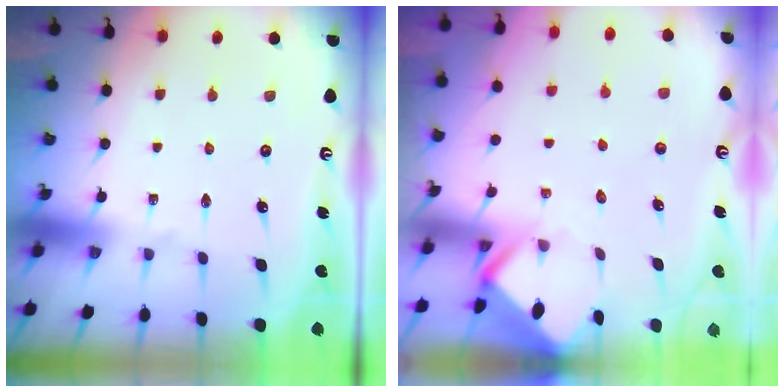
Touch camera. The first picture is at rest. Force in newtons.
{"total": 2.7, "press": 2.7, "slide": 0.2}